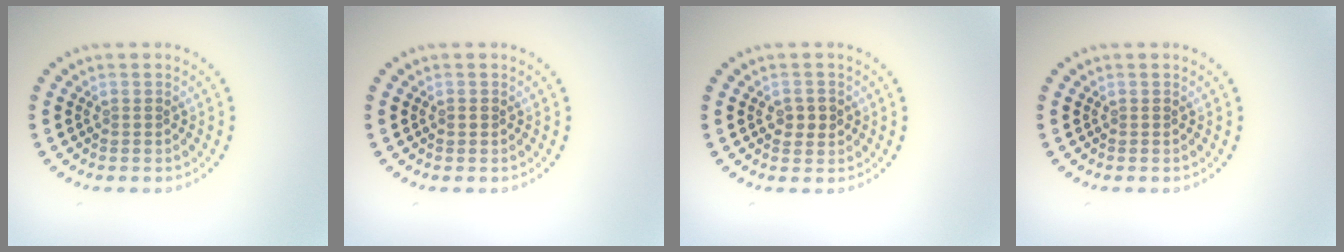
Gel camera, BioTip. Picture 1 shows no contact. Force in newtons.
{"total": 0.6, "press": 0.6, "slide": 0.1}
{"total": 1.9, "press": 1.9, "slide": 0.1}
{"total": 0.0}